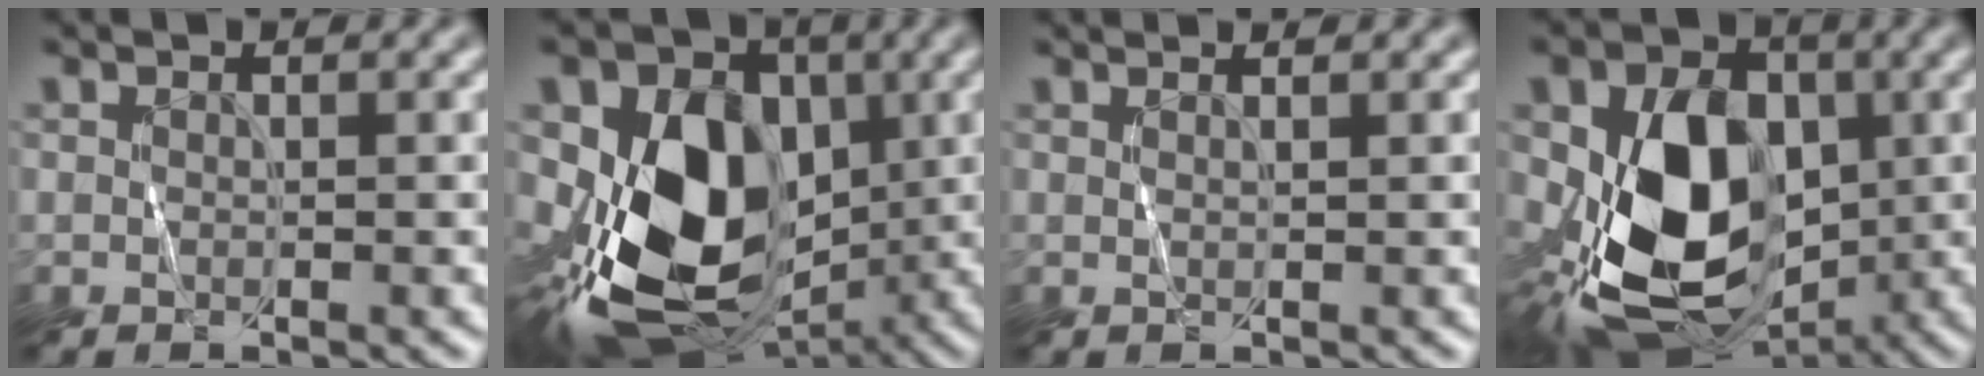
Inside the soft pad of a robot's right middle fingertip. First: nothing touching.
{"total": 13.4, "force": [-0.8, 9.5, 9.4], "torque": [-0.164, -0.013, -0.030]}
{"total": 0.9, "force": [0.8, -0.2, 0.4], "torque": [-0.006, -0.003, 0.007]}
{"total": 12.9, "force": [-1.7, 8.9, 9.3], "torque": [-0.165, -0.020, -0.029]}